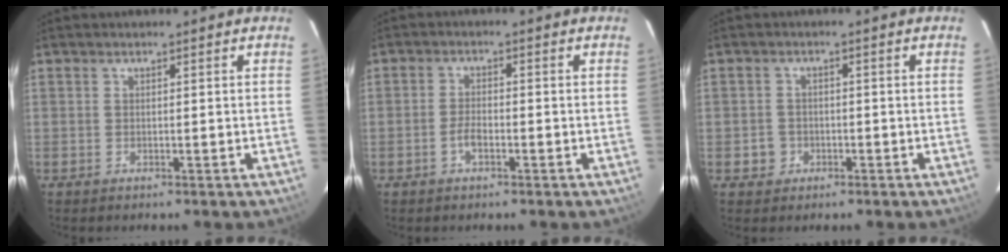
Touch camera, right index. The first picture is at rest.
{"total": 2.7, "force": [-1.4, 1.1, 2.1], "torque": [-0.047, 0.005, -0.028]}
{"total": 2.9, "force": [-1.0, 2.6, 0.5], "torque": [-0.013, 0.006, -0.014]}